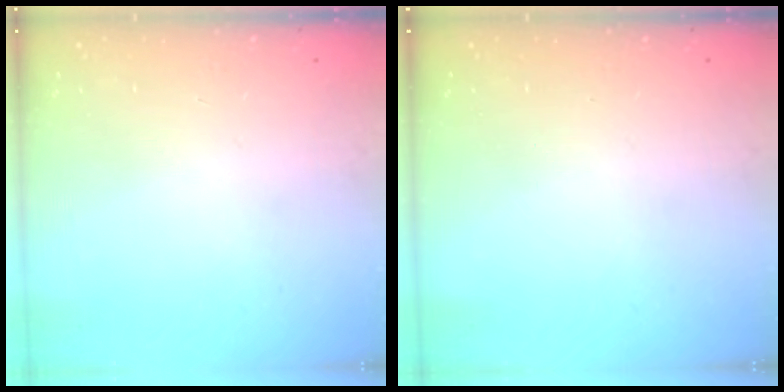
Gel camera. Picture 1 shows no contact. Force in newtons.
{"total": 0.0}